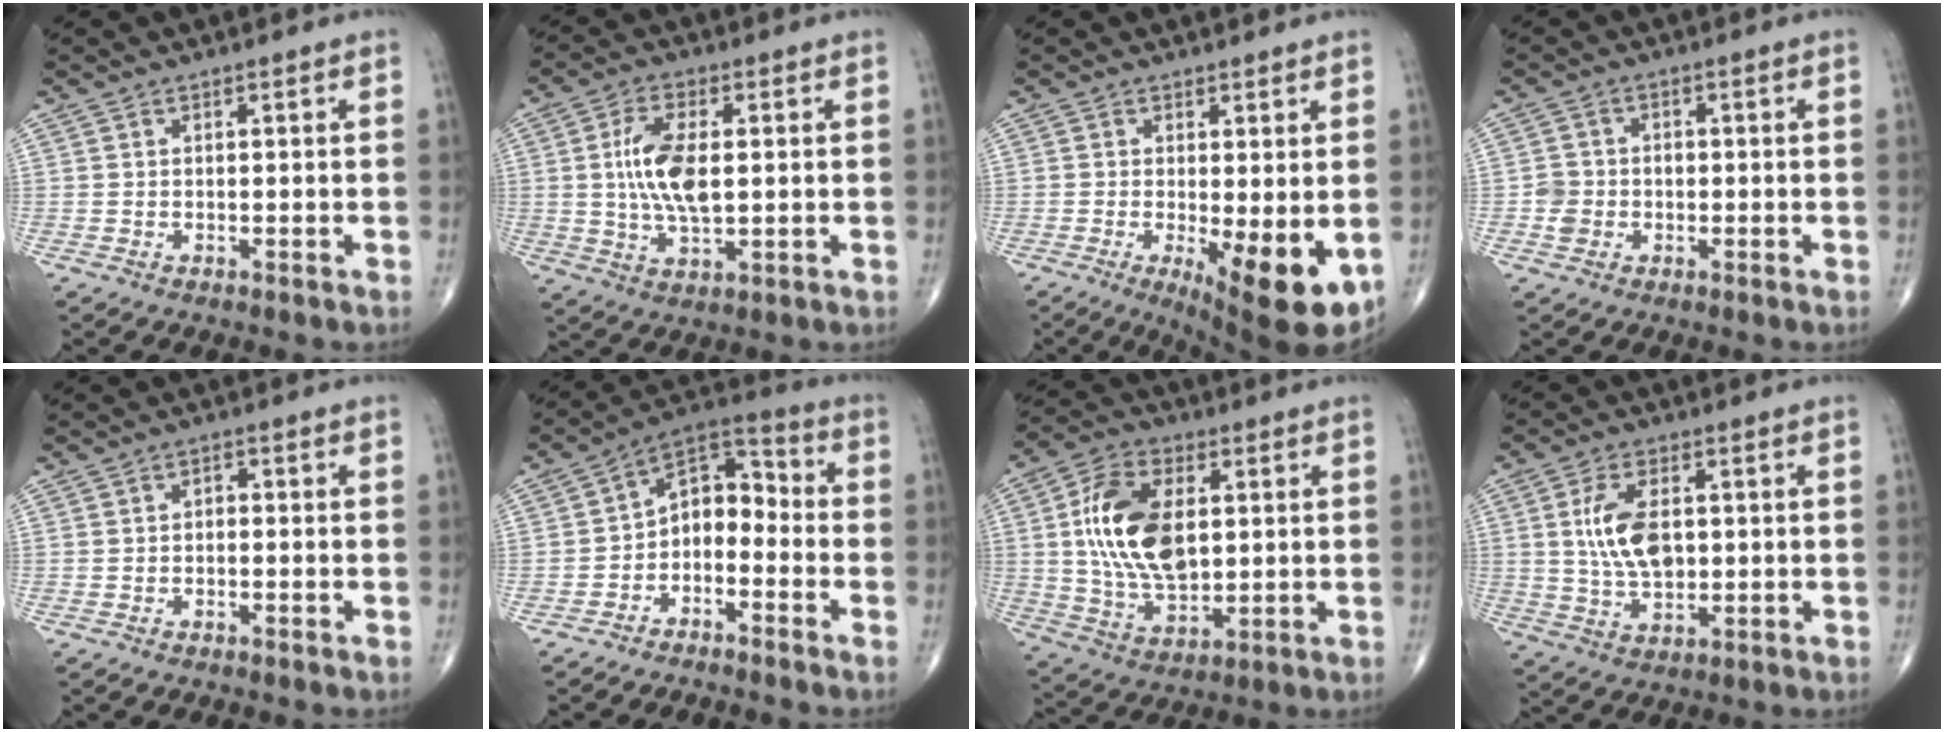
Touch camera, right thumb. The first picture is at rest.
{"total": 10.5, "force": [0.8, 4.8, 9.2], "torque": [-0.183, -0.004, 0.018]}
{"total": 10.9, "force": [-2.5, 3.3, 10.1], "torque": [-0.136, -0.024, -0.027]}
{"total": 3.5, "force": [-0.9, 3.2, 1.2], "torque": [-0.008, 0.011, -0.018]}
{"total": 1.4, "force": [-0.3, 0.9, 1.0], "torque": [-0.010, 0.008, -0.009]}
{"total": 9.5, "force": [-3.2, 6.2, 6.4], "torque": [-0.080, 0.063, -0.070]}
{"total": 16.8, "force": [2.3, 9.7, 13.6], "torque": [-0.244, -0.004, 0.046]}
{"total": 9.7, "force": [1.2, 5.3, 8.0], "torque": [-0.150, -0.003, 0.028]}